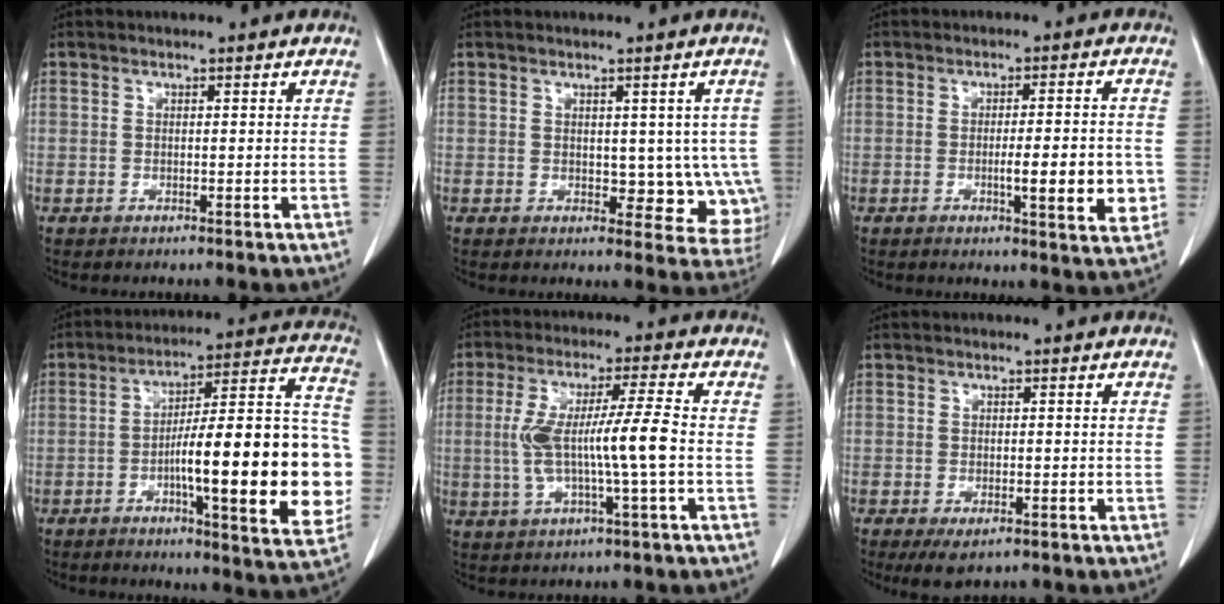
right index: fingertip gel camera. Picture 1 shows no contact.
{"total": 7.5, "force": [0.3, 4.8, 5.7], "torque": [-0.040, 0.004, 0.013]}
{"total": 8.5, "force": [-1.7, 1.0, 8.3], "torque": [-0.108, -0.008, -0.021]}
{"total": 23.4, "force": [-4.3, 3.6, 22.7], "torque": [-0.260, 0.027, -0.055]}
{"total": 9.9, "force": [-0.8, -0.1, 9.8], "torque": [-0.198, 0.011, -0.015]}
{"total": 3.5, "force": [-2.1, 1.3, 2.4], "torque": [-0.039, -0.009, -0.027]}